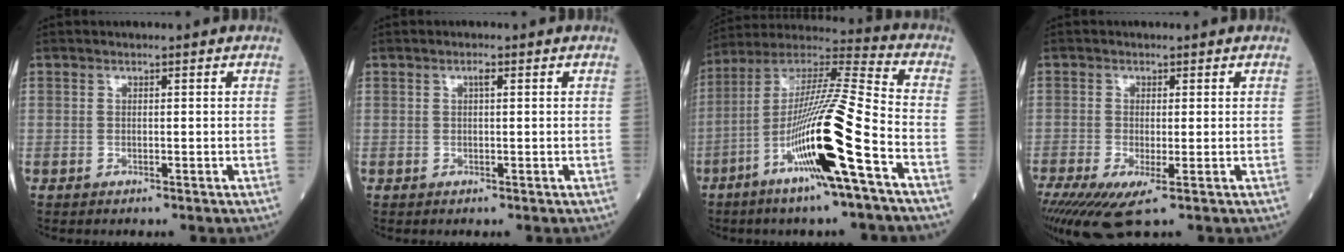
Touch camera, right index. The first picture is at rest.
{"total": 0.9, "force": [0.3, 0.2, 0.8], "torque": [-0.017, 0.002, 0.004]}
{"total": 19.2, "force": [-7.2, -0.3, 17.8], "torque": [-0.352, -0.017, -0.139]}
{"total": 8.0, "force": [-3.9, 2.2, 6.6], "torque": [-0.127, -0.025, -0.067]}